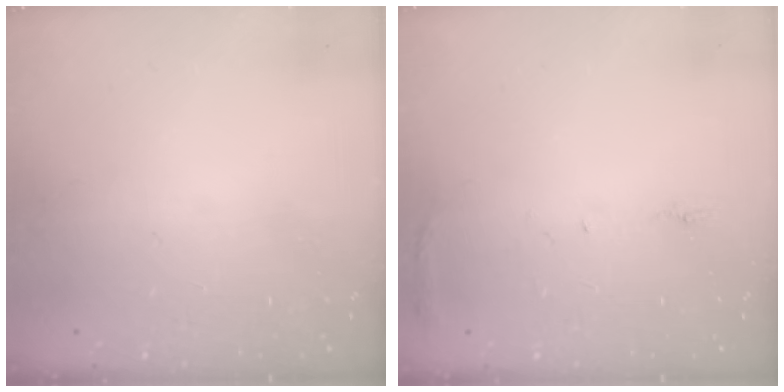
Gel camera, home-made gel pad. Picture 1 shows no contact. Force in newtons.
{"total": 5.7, "press": 5.7, "slide": 0.6}